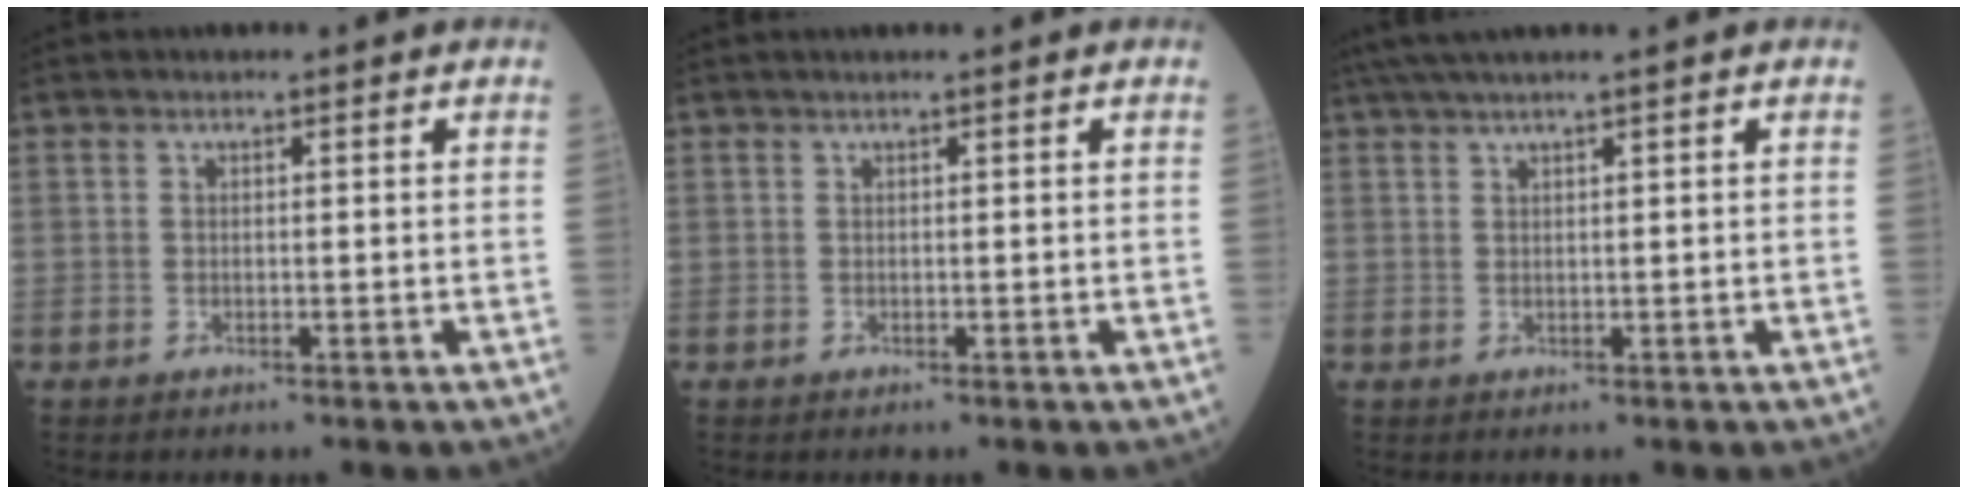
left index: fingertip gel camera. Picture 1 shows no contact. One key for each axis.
{"total": 1.1, "fx": 0.9, "fy": 0.0, "fz": 0.6, "tx": -0.004, "ty": 0.009, "tz": 0.013}
{"total": 6.6, "fx": 5.3, "fy": -0.7, "fz": 3.8, "tx": -0.059, "ty": 0.031, "tz": 0.088}